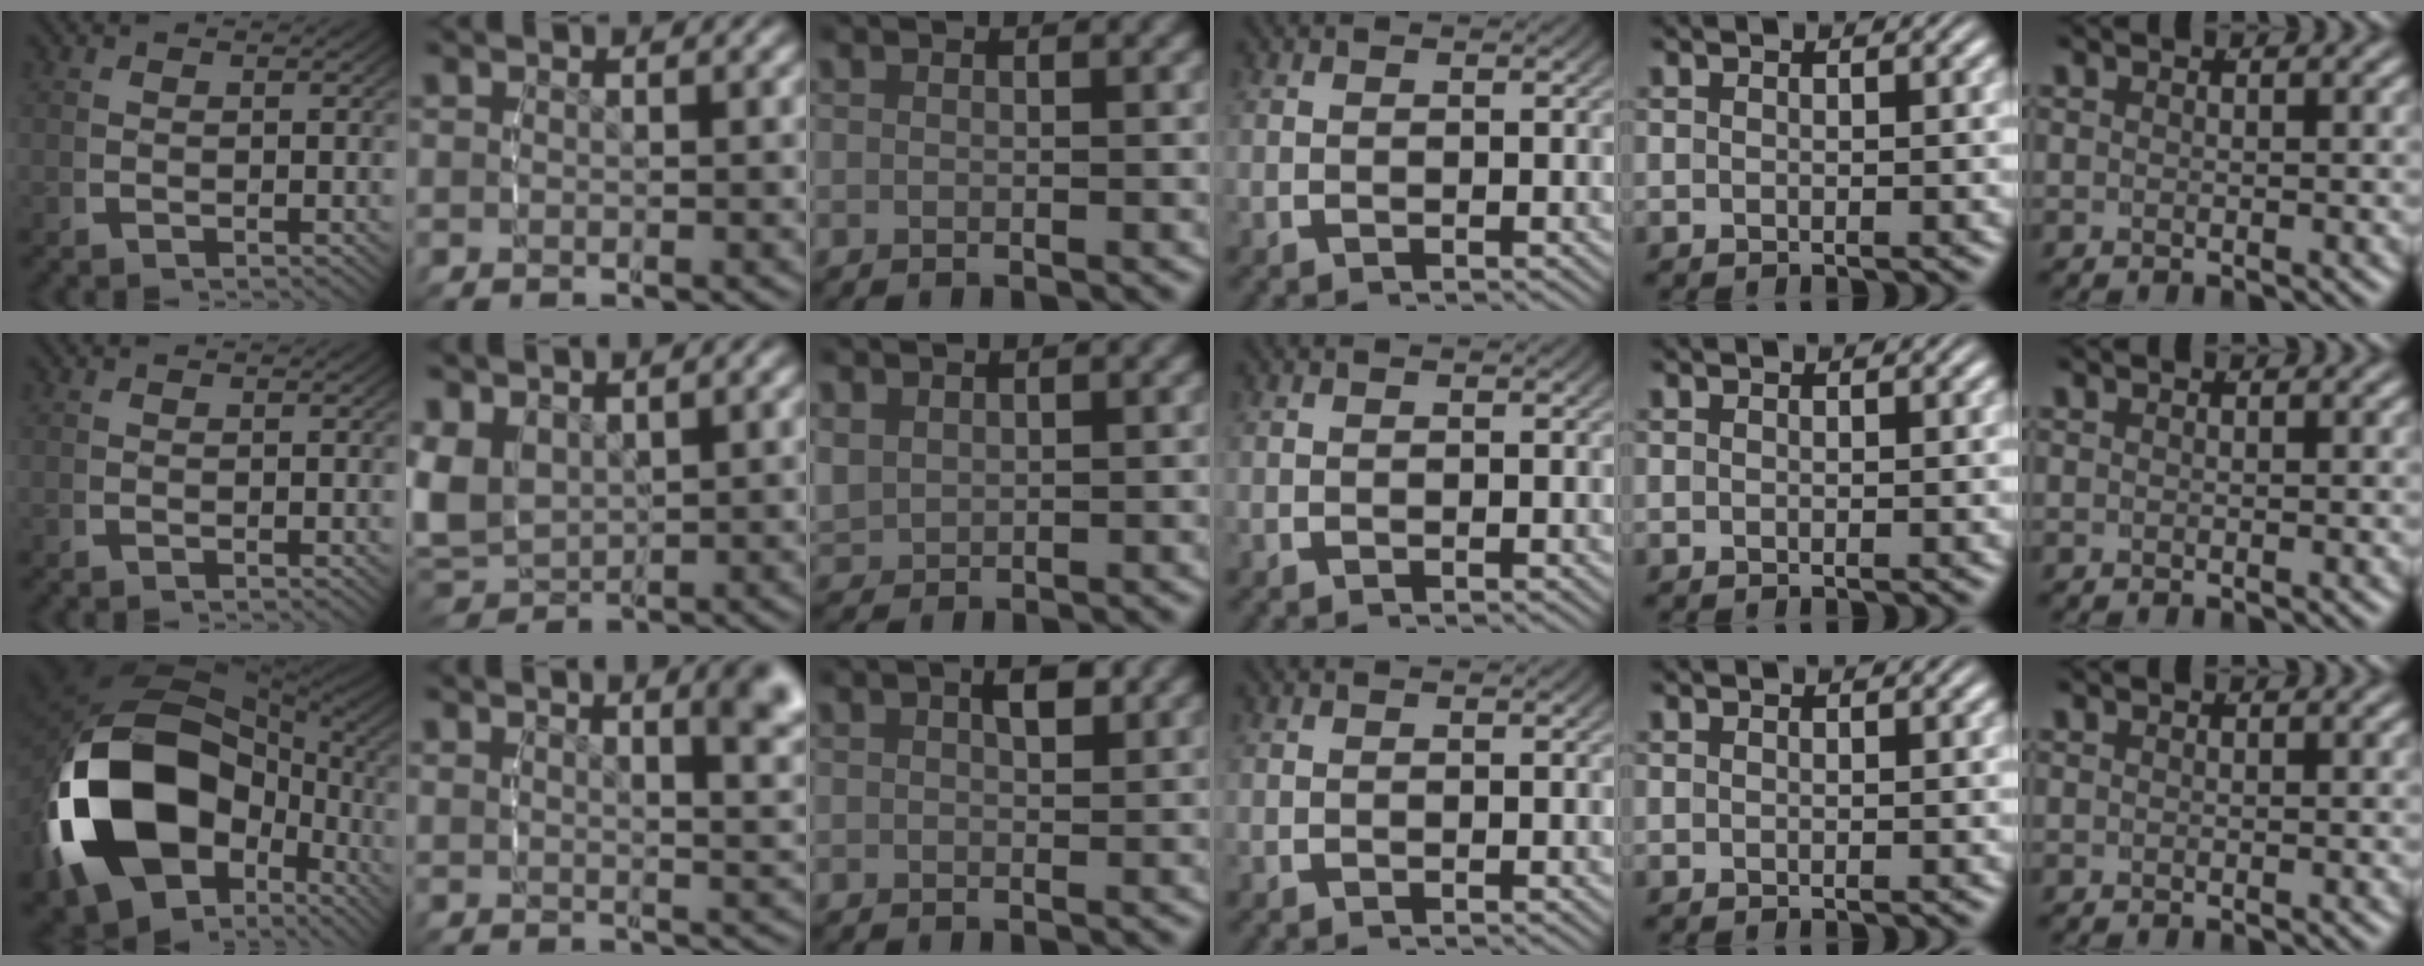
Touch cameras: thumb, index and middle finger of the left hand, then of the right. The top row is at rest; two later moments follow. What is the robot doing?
{"motion": "lift_and_place", "object": "lipstick"}